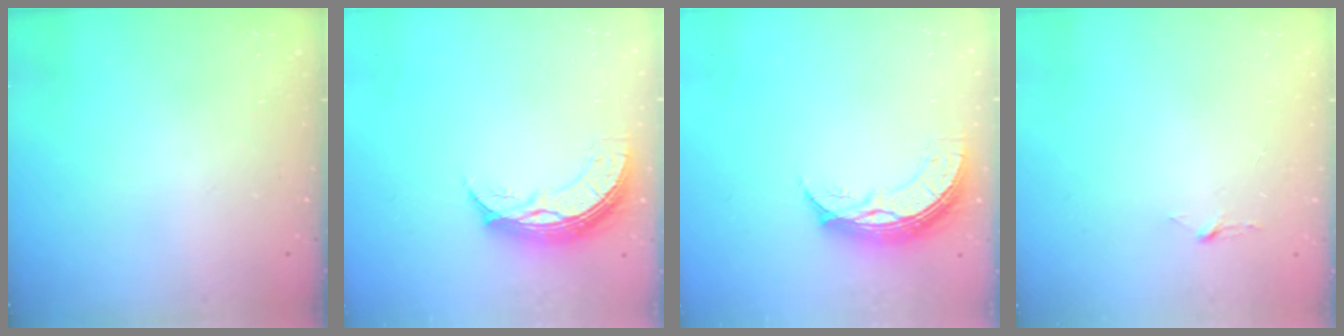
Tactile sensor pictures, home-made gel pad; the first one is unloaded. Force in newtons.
{"total": 9.2, "press": 9.2, "slide": 0.7}
{"total": 9.2, "press": 9.2, "slide": 0.7}
{"total": 2.9, "press": 2.9, "slide": 0.3}